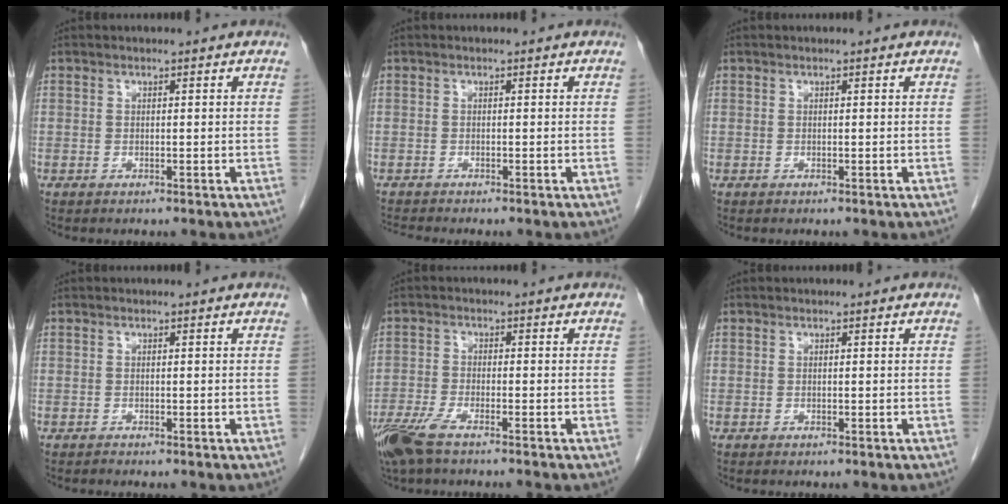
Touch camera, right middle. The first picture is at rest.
{"total": 1.3, "force": [-1.2, -0.5, -0.1], "torque": [-0.005, -0.008, -0.024]}
{"total": 0.0}
{"total": 0.0}
{"total": 6.8, "force": [-5.1, 0.9, 4.4], "torque": [-0.087, -0.016, -0.099]}
{"total": 0.0}